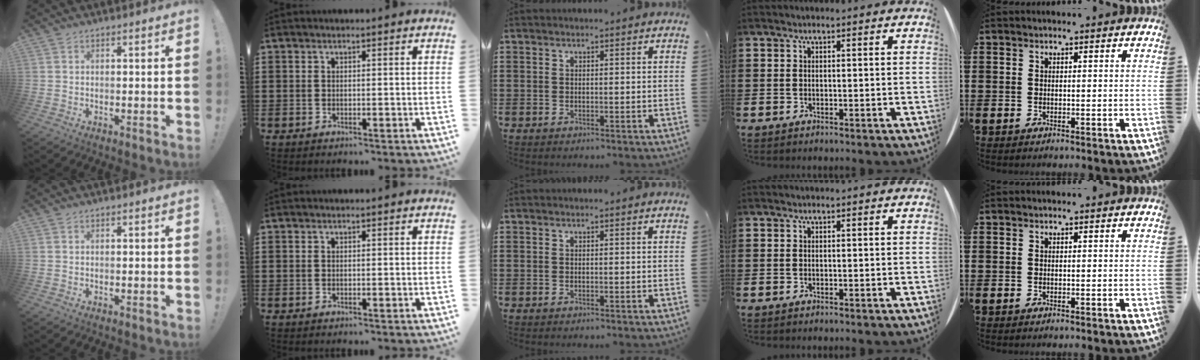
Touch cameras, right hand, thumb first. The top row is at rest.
{}